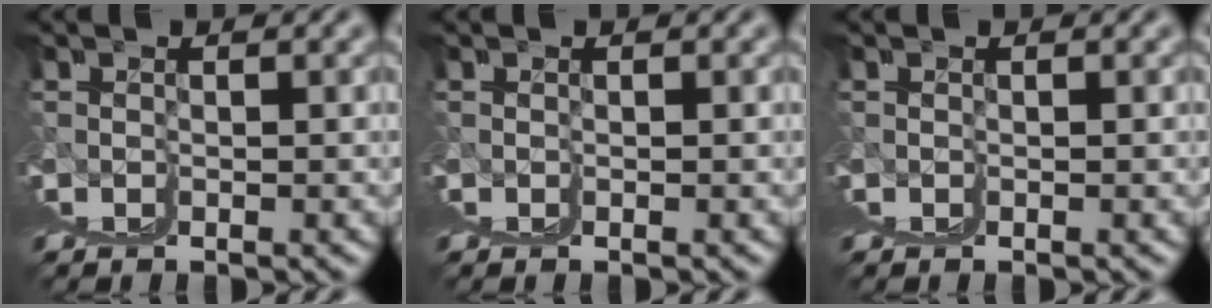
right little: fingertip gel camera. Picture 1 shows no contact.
{"total": 0.0}
{"total": 0.0}